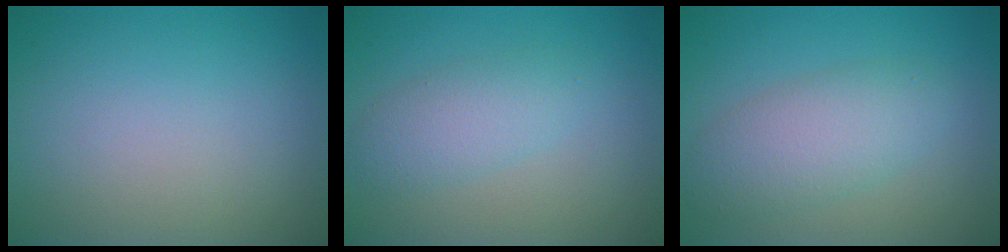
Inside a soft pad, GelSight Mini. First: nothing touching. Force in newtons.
{"total": 2.9, "press": 2.9, "slide": 0.1}
{"total": 4.4, "press": 4.4, "slide": 0.1}